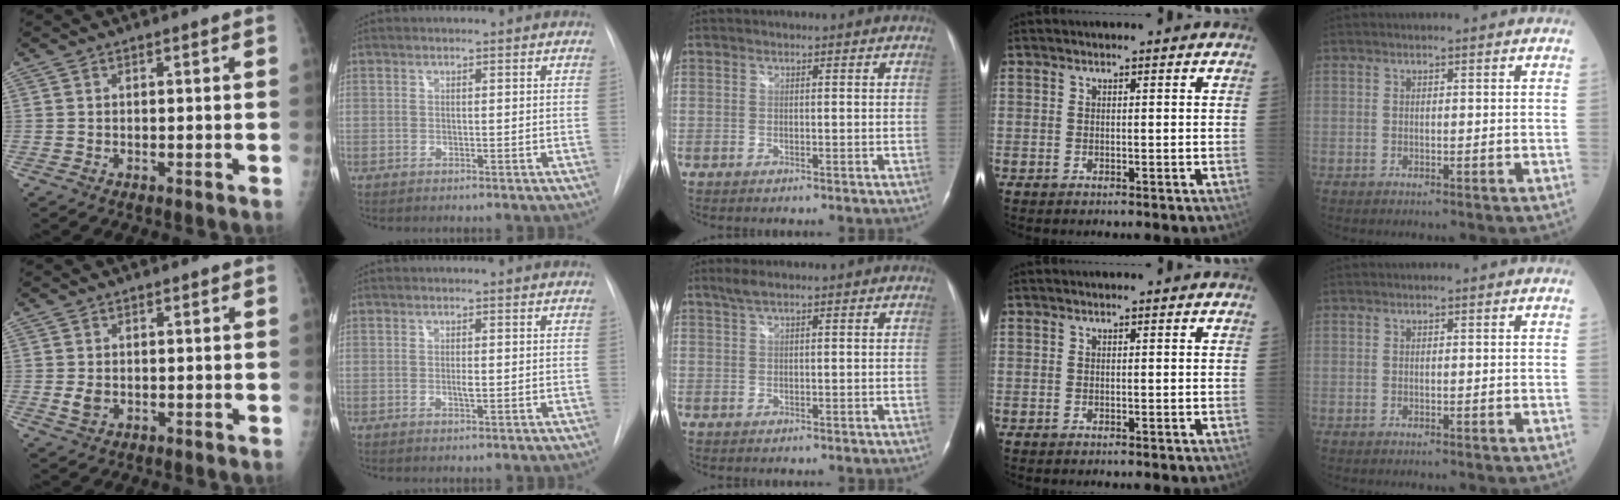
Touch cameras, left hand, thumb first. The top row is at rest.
{"thumb": {"total": 2.3, "force": [-0.1, 1.7, 1.5], "torque": [-0.025, -0.004, 0.000]}, "index": {"total": 1.0, "force": [-0.2, 0.1, 1.0], "torque": [-0.018, -0.005, -0.003]}, "middle": {"total": 1.9, "force": [1.4, 0.2, 1.3], "torque": [-0.036, 0.013, 0.029]}}